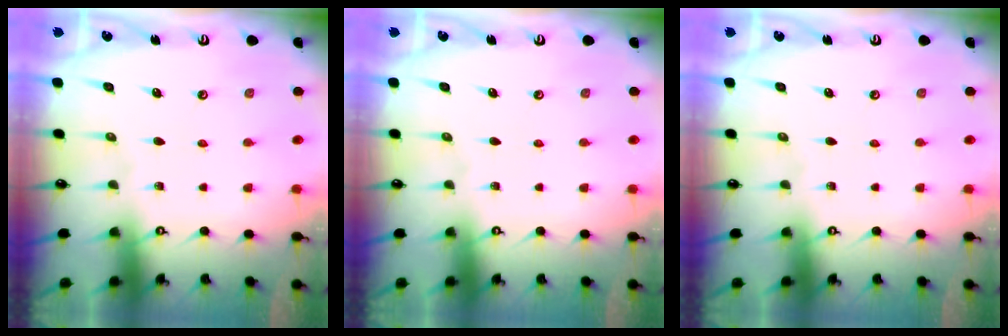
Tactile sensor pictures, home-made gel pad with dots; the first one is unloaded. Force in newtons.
{"total": 0.0}
{"total": 0.0}